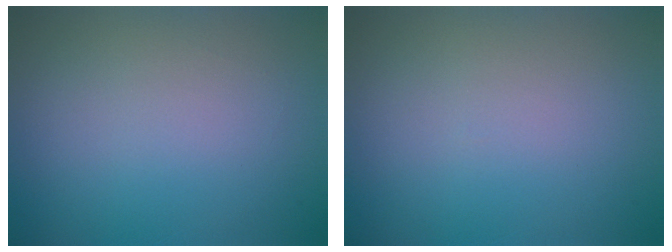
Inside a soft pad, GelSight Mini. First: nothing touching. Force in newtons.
{"total": 0.0}